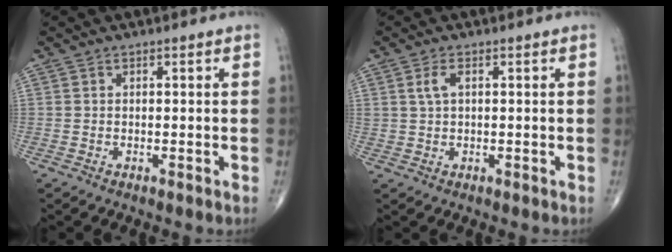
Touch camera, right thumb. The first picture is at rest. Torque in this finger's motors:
{"motor_torque": [0.22, -0.21, 0.28, 0.33, 0.03]}